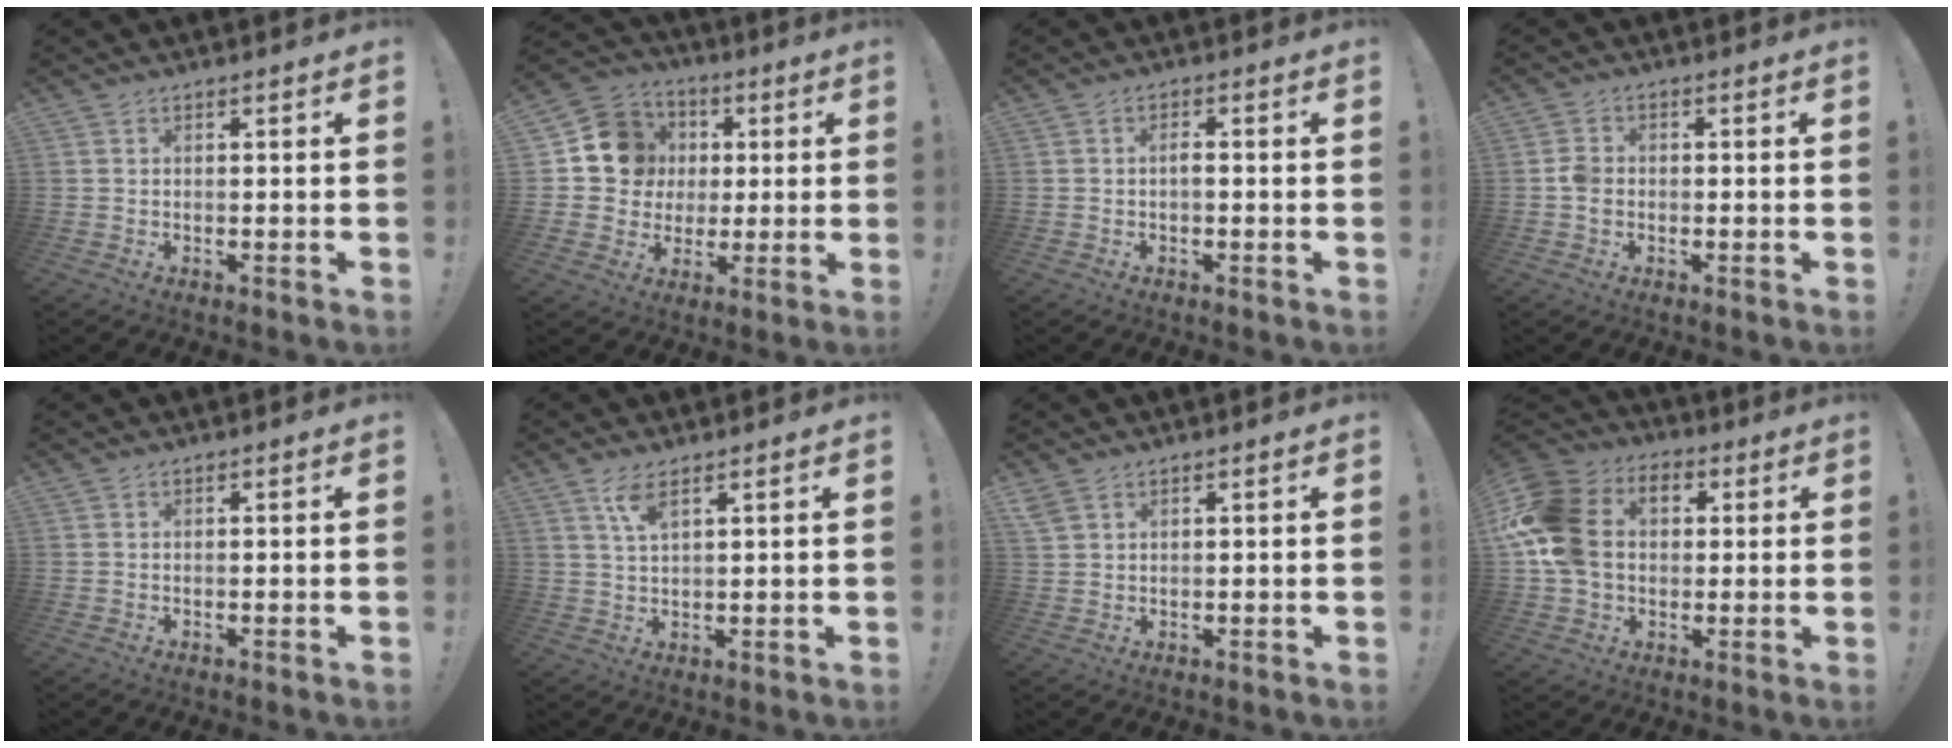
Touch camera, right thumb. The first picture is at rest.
{"total": 13.5, "force": [2.3, 12.6, 4.2], "torque": [-0.051, 0.006, 0.057]}
{"total": 1.5, "force": [-0.7, 0.5, 1.3], "torque": [-0.032, 0.006, -0.013]}
{"total": 3.6, "force": [-1.1, 2.7, 2.1], "torque": [-0.041, 0.007, -0.021]}
{"total": 0.0}
{"total": 4.7, "force": [2.9, 1.6, 3.3], "torque": [-0.057, -0.008, 0.047]}
{"total": 2.9, "force": [1.9, 1.7, 1.3], "torque": [-0.024, -0.006, 0.040]}
{"total": 18.3, "force": [2.0, 14.3, 11.2], "torque": [-0.220, 0.009, 0.041]}